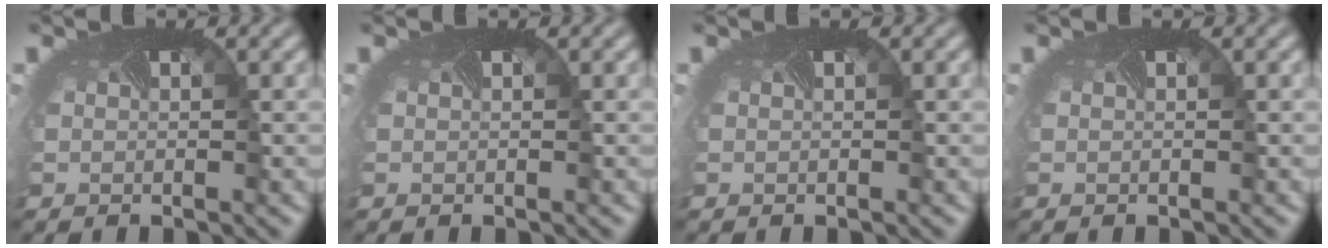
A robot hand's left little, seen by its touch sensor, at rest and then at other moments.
{"total": 0.0}
{"total": 0.0}
{"total": 0.0}